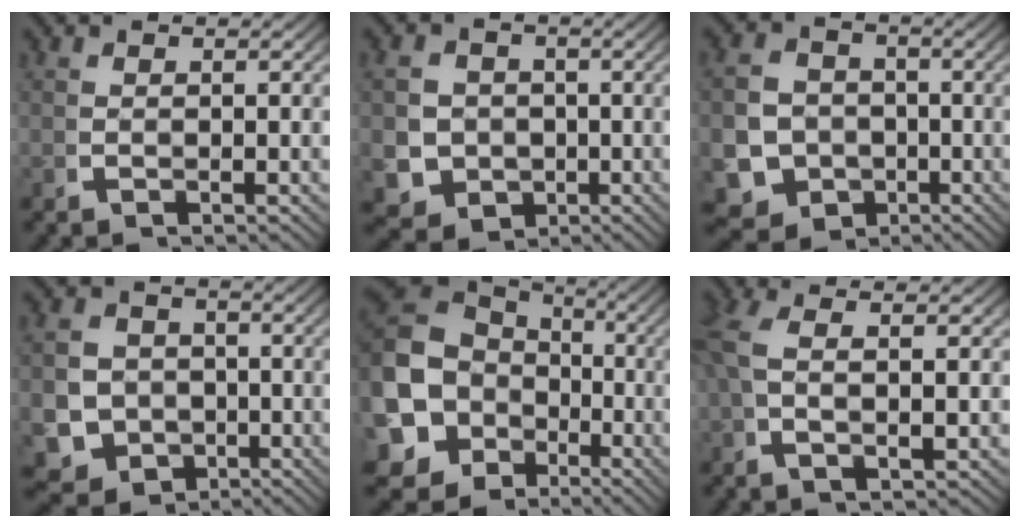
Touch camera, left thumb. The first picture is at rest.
{"total": 9.2, "force": [-2.5, 8.1, 3.6], "torque": [-0.078, -0.052, -0.024]}
{"total": 12.6, "force": [-4.6, 10.9, 4.5], "torque": [-0.093, -0.064, -0.066]}
{"total": 11.2, "force": [-3.9, 9.7, 4.0], "torque": [-0.085, -0.059, -0.052]}
{"total": 15.1, "force": [-1.4, 12.4, 8.4], "torque": [-0.191, -0.053, -0.005]}
{"total": 3.4, "force": [1.2, 0.8, 3.0], "torque": [-0.069, -0.001, 0.027]}